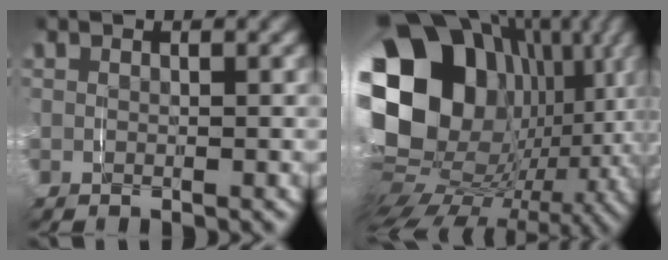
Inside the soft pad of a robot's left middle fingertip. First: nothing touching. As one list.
[{"total": 26.4, "force": [2.9, 18.4, 18.6], "torque": [-0.328, -0.020, 0.042]}]